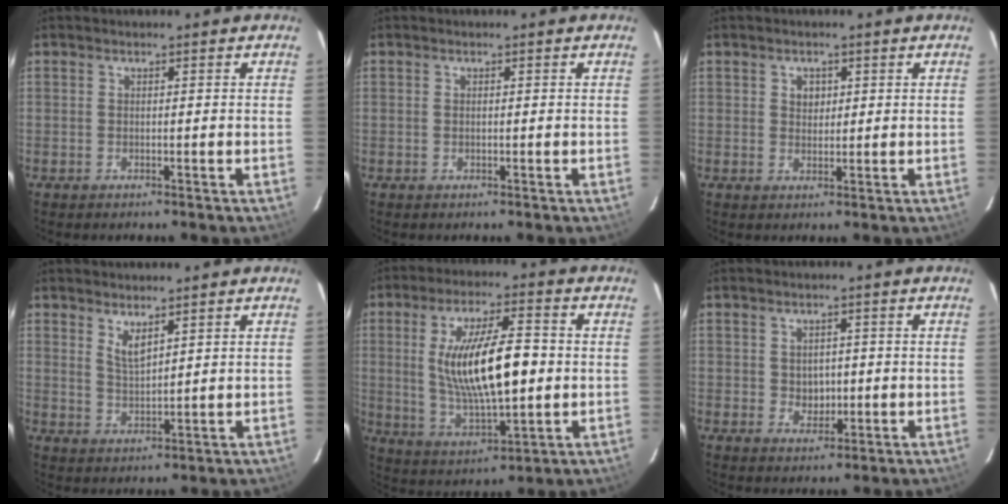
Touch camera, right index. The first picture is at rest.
{"total": 0.5, "force": [0.1, 0.3, 0.4], "torque": [-0.009, 0.001, 0.002]}
{"total": 2.4, "force": [0.8, 2.0, 1.1], "torque": [-0.012, 0.006, 0.015]}
{"total": 3.7, "force": [2.7, 0.9, 2.4], "torque": [-0.045, -0.006, 0.050]}
{"total": 16.5, "force": [0.7, 5.2, 15.6], "torque": [-0.286, -0.004, 0.026]}
{"total": 3.4, "force": [-0.1, 3.0, 1.6], "torque": [-0.023, 0.001, 0.004]}